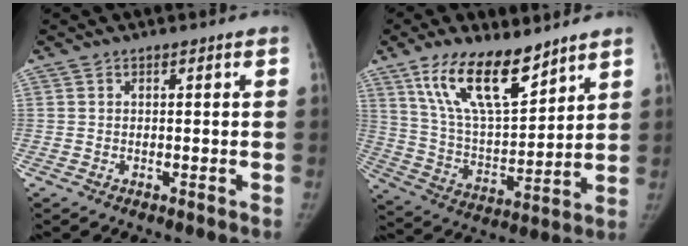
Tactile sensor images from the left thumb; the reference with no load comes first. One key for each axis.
{"total": 16.7, "fx": 11.1, "fy": 6.4, "fz": 10.8, "tx": -0.160, "ty": -0.060, "tz": 0.216}